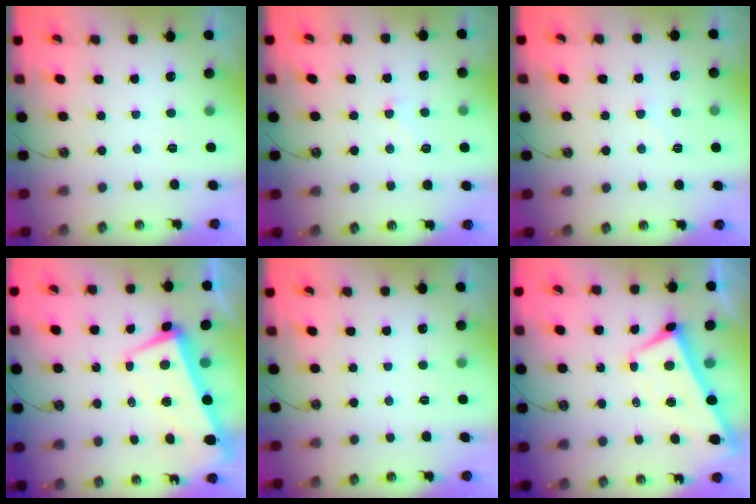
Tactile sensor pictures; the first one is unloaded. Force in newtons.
{"total": 1.0, "press": 0.9, "slide": 0.5}
{"total": 3.1, "press": 3.0, "slide": 0.4}
{"total": 3.8, "press": 3.1, "slide": 2.1}
{"total": 0.0}
{"total": 3.6, "press": 3.6, "slide": 0.6}